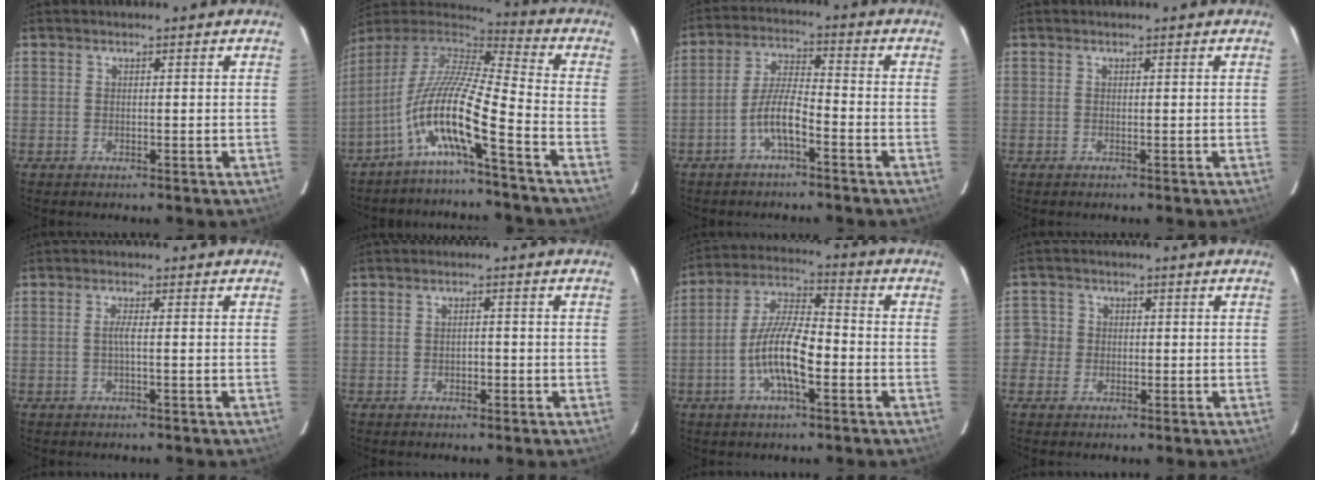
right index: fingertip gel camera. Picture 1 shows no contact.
{"total": 12.8, "force": [-6.0, 0.6, 11.2], "torque": [-0.202, -0.003, -0.121]}
{"total": 5.9, "force": [-3.4, 1.3, 4.7], "torque": [-0.102, 0.011, -0.063]}
{"total": 0.0}
{"total": 1.3, "force": [-0.3, -0.3, 1.2], "torque": [-0.022, 0.001, -0.007]}
{"total": 1.6, "force": [-0.6, 1.1, 0.9], "torque": [-0.015, 0.006, -0.006]}
{"total": 11.0, "force": [-3.7, 3.3, 9.9], "torque": [-0.201, 0.003, -0.070]}
{"total": 4.1, "force": [-1.1, 3.9, 0.6], "torque": [0.002, 0.018, -0.023]}